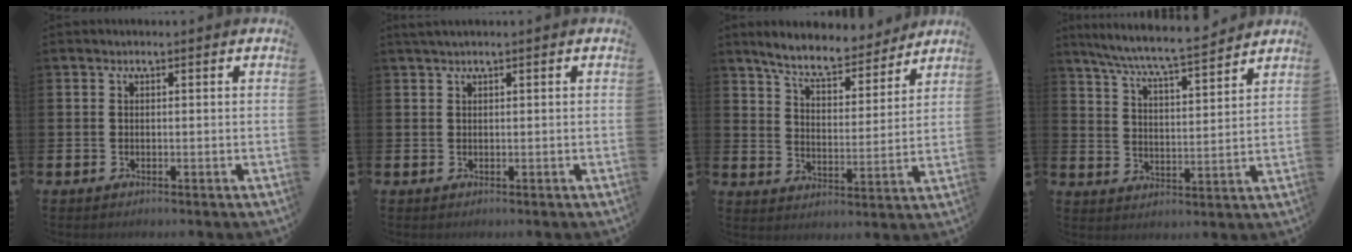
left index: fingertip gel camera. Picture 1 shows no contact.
{"total": 1.2, "force": [0.9, 0.0, 0.7], "torque": [-0.012, 0.003, 0.016]}
{"total": 7.8, "force": [7.2, 1.6, 2.5], "torque": [-0.074, -0.044, 0.124]}
{"total": 7.3, "force": [6.9, 0.0, 2.3], "torque": [-0.074, -0.048, 0.120]}